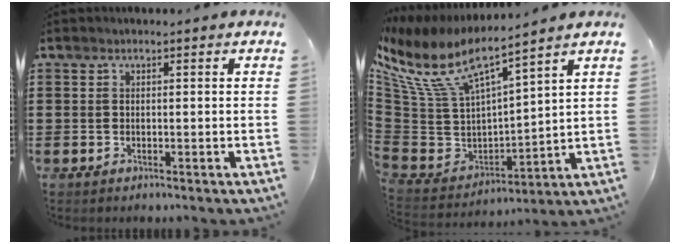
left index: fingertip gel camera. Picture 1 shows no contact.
{"total": 9.3, "force": [6.6, 2.9, 6.0], "torque": [-0.161, -0.054, 0.107]}